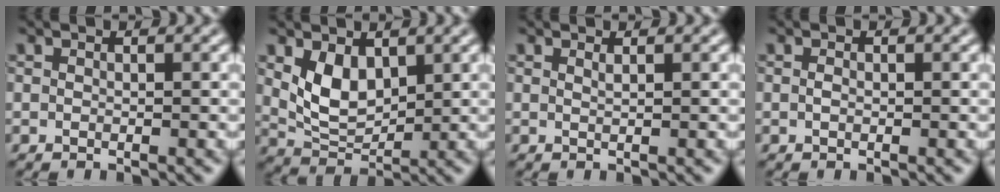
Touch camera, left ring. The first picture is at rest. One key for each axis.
{"total": 4.0, "fx": 1.5, "fy": 2.5, "fz": 2.7, "tx": -0.056, "ty": -0.008, "tz": 0.037}
{"total": 0.6, "fx": 0.4, "fy": 0.1, "fz": 0.4, "tx": -0.003, "ty": -0.001, "tz": 0.007}
{"total": 0.6, "fx": 0.0, "fy": 0.3, "fz": 0.4, "tx": -0.011, "ty": 0.000, "tz": 0.001}